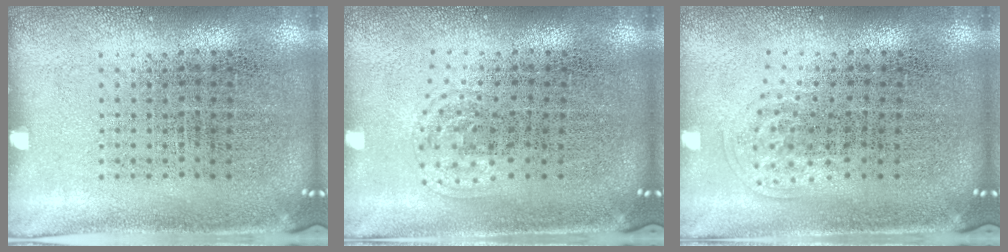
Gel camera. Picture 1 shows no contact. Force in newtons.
{"total": 1.0, "press": 0.7, "slide": 0.7}
{"total": 1.0, "press": 0.6, "slide": 0.8}